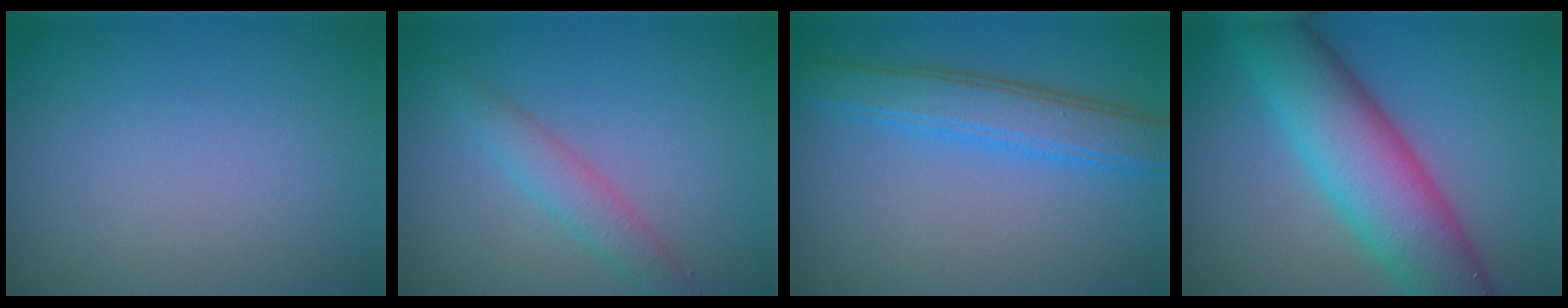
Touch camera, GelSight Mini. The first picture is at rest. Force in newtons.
{"total": 2.7, "press": 2.7, "slide": 0.2}
{"total": 4.4, "press": 4.4, "slide": 0.1}
{"total": 9.4, "press": 9.4, "slide": 0.1}